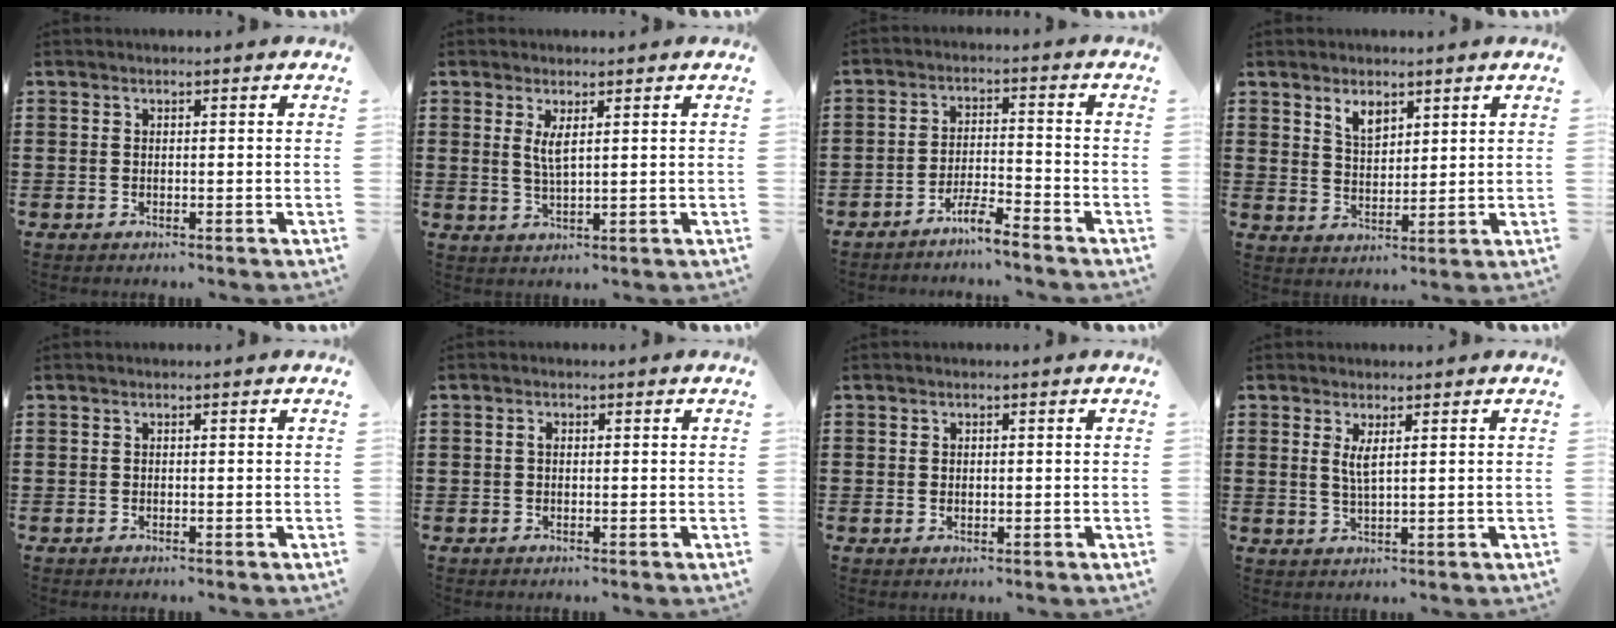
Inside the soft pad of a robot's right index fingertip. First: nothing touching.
{"total": 3.0, "force": [1.3, 0.9, 2.6], "torque": [-0.055, 0.003, 0.022]}
{"total": 4.3, "force": [-4.0, 0.0, 1.8], "torque": [-0.040, 0.004, -0.080]}
{"total": 3.7, "force": [2.7, 1.9, 1.7], "torque": [-0.033, 0.003, 0.049]}
{"total": 0.0}
{"total": 0.9, "force": [0.1, 0.6, 0.7], "torque": [-0.015, 0.003, 0.001]}
{"total": 0.6, "force": [0.2, 0.5, 0.3], "torque": [-0.006, 0.006, 0.004]}
{"total": 2.7, "force": [1.2, 0.6, 2.3], "torque": [-0.049, 0.003, 0.019]}